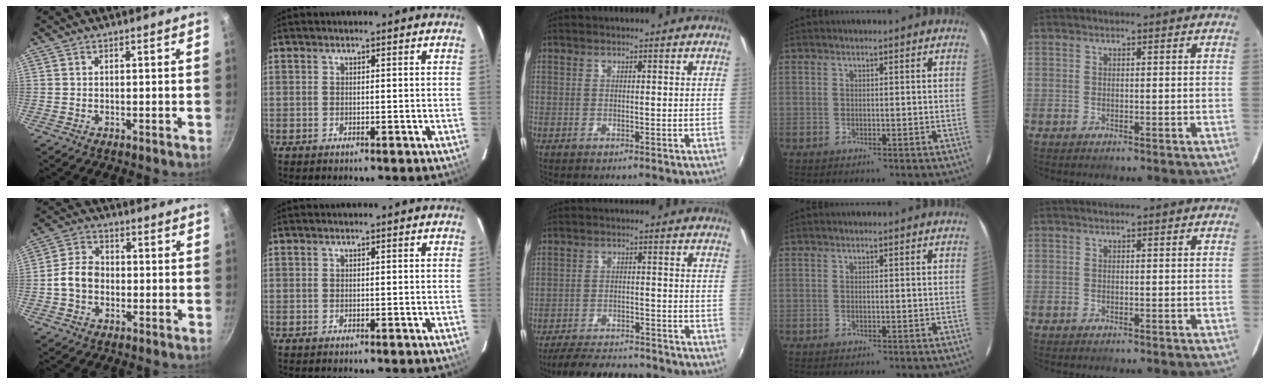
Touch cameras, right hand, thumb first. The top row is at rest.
{"thumb": {"total": 6.3, "force": [-1.2, 5.0, 3.7], "torque": [-0.046, 0.024, -0.032]}, "middle": {"total": 11.9, "force": [-10.6, 3.0, 4.7], "torque": [-0.112, -0.007, -0.160]}}